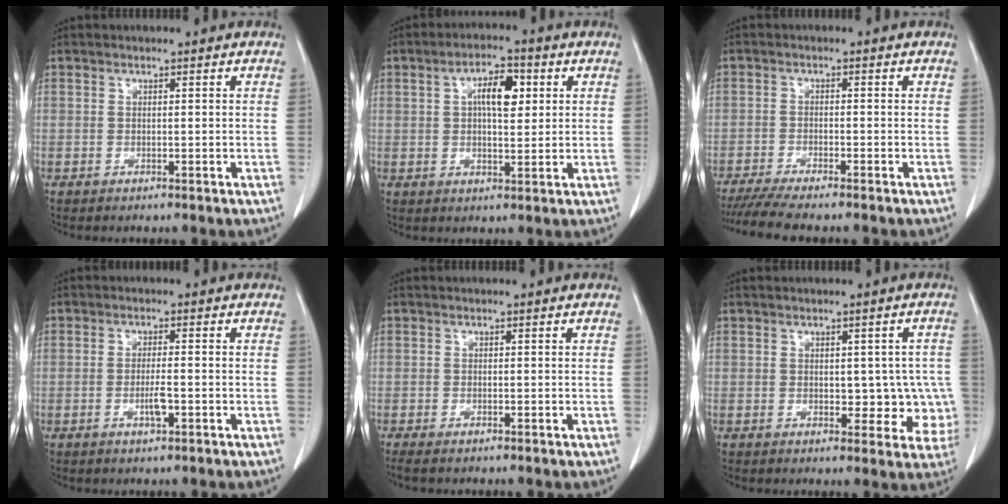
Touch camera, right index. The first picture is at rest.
{"total": 6.5, "force": [1.8, 2.5, 5.7], "torque": [-0.098, 0.012, 0.029]}
{"total": 7.1, "force": [-6.1, -0.2, 3.6], "torque": [-0.054, -0.018, -0.102]}
{"total": 2.8, "force": [-1.0, 0.4, 2.6], "torque": [-0.051, -0.002, -0.016]}
{"total": 1.3, "force": [-1.1, 0.1, 0.7], "torque": [-0.013, -0.004, -0.017]}
{"total": 6.5, "force": [-0.4, 3.8, 5.2], "torque": [-0.034, 0.014, 0.001]}